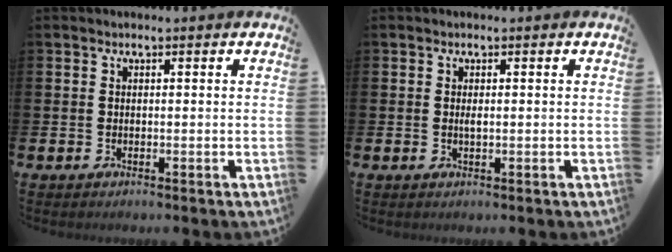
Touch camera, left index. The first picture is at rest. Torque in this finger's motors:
{"motor_torque": [0.27, 0.18, -0.01, 0.02]}